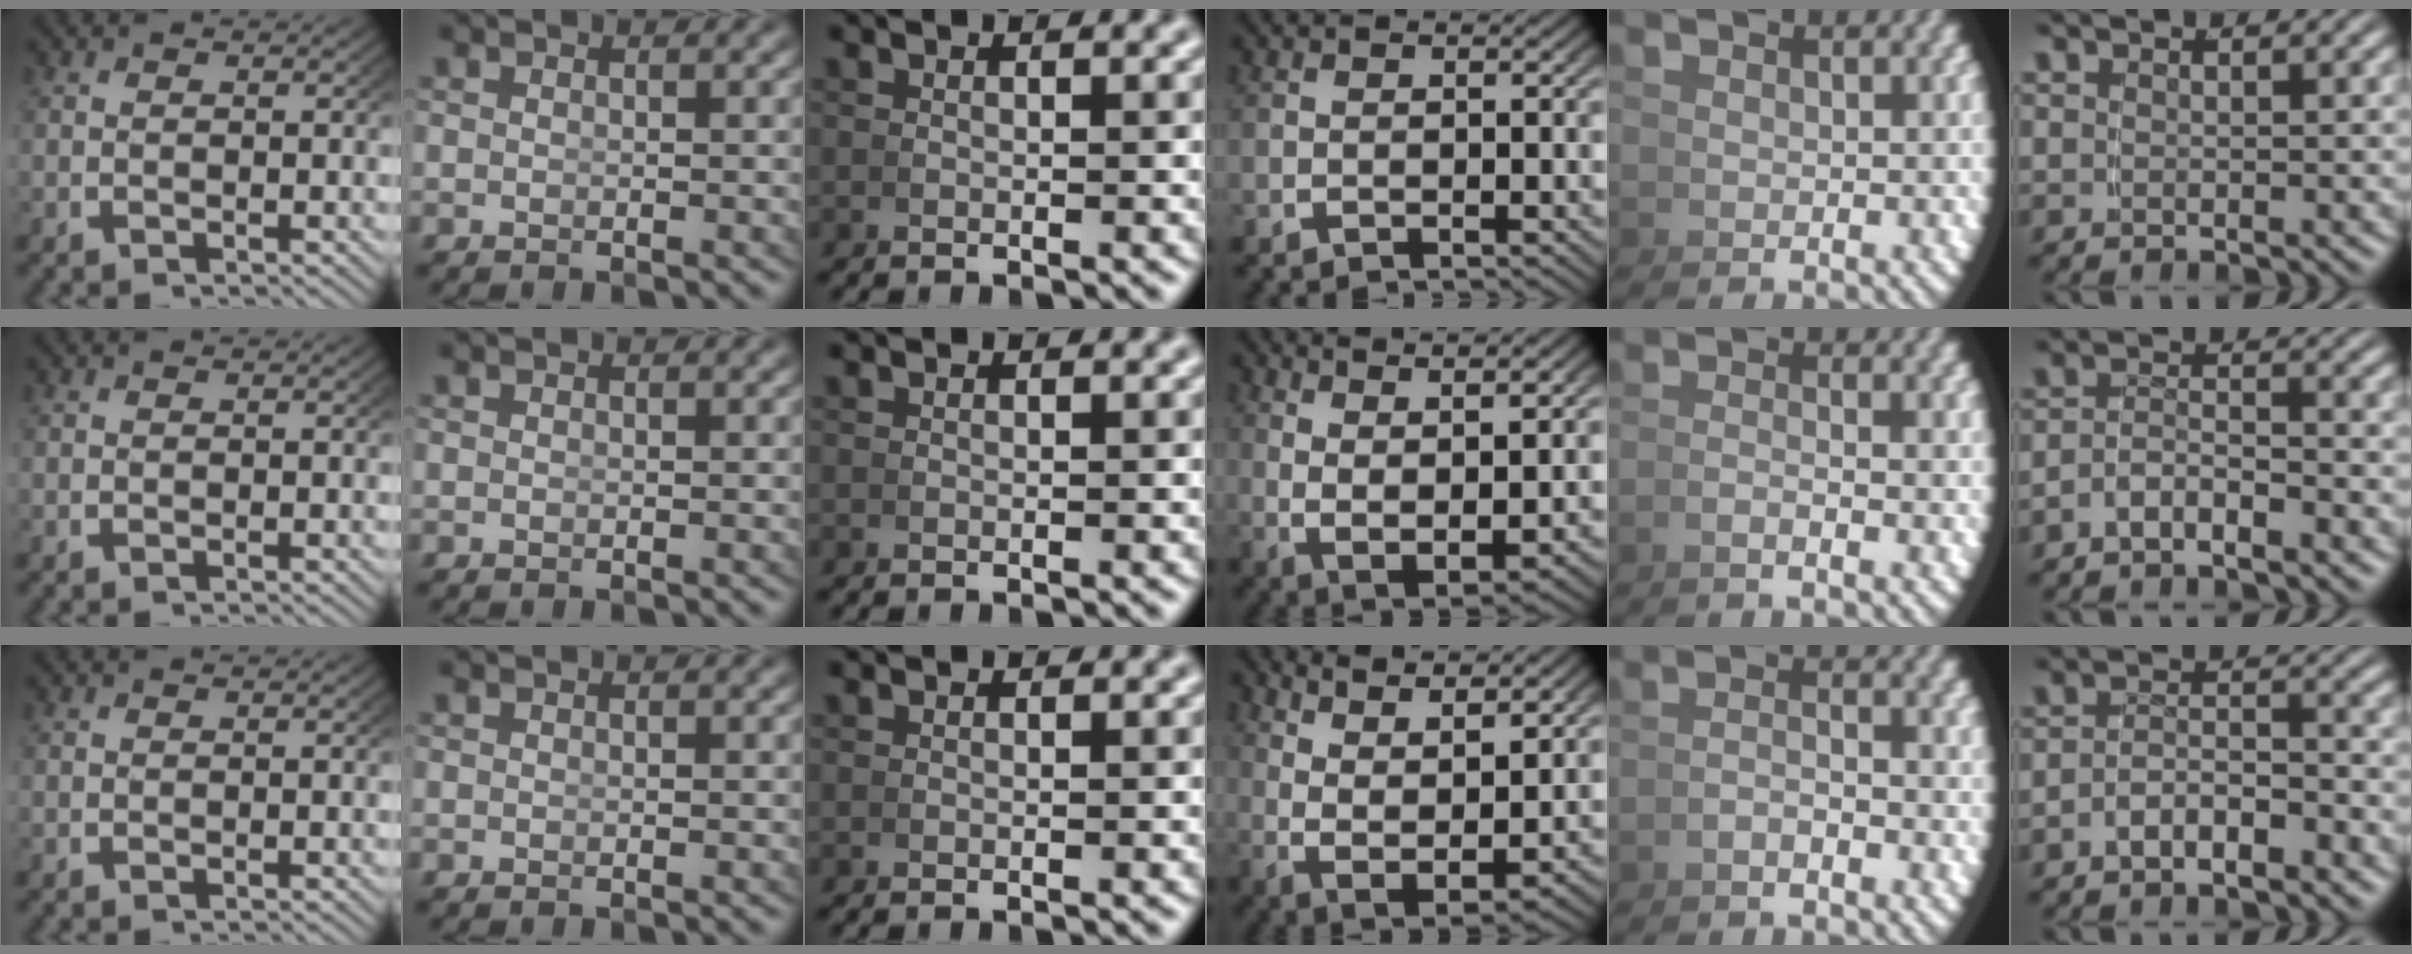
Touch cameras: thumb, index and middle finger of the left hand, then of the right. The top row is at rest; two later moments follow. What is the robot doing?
{"motion": "lift_and_place", "object": "hoodie"}